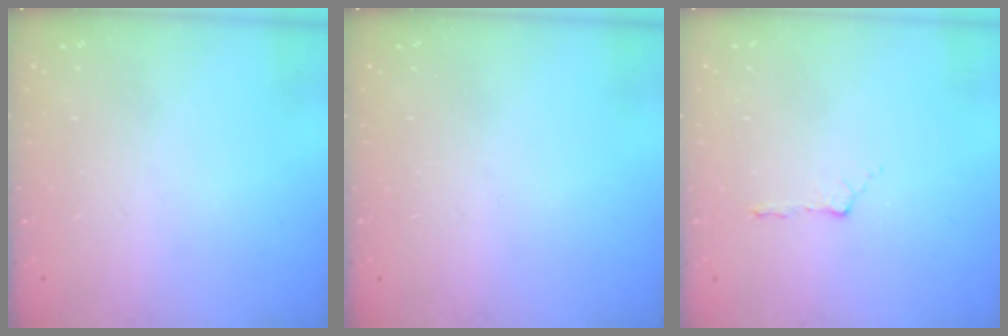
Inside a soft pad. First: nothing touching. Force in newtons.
{"total": 0.0}
{"total": 4.0, "press": 3.9, "slide": 0.5}